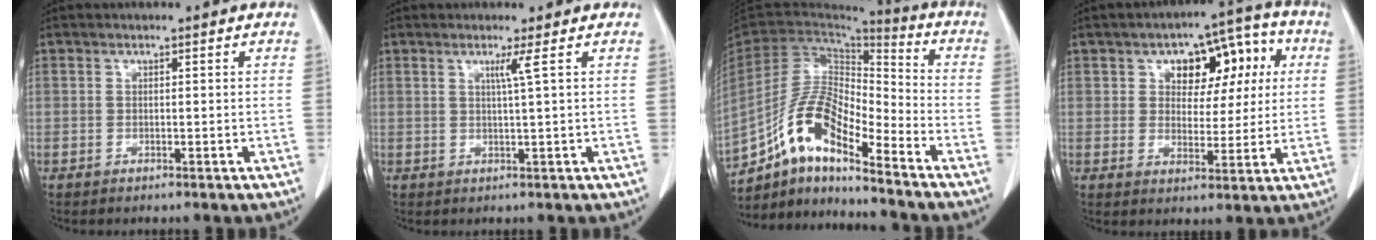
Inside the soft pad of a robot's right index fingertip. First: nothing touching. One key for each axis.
{"total": 2.0, "fx": 0.9, "fy": -0.9, "fz": 1.5, "tx": -0.032, "ty": -0.006, "tz": 0.018}
{"total": 13.1, "fx": -9.3, "fy": 3.3, "fz": 8.6, "tx": -0.173, "ty": 0.025, "tz": -0.171}
{"total": 10.7, "fx": 3.3, "fy": 5.9, "fz": 8.3, "tx": -0.098, "ty": 0.040, "tz": 0.048}